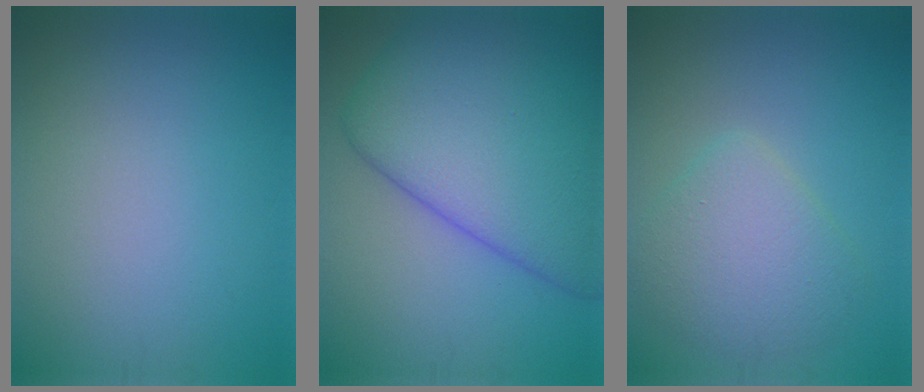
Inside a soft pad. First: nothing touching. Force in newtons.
{"total": 13.0, "press": 13.0, "slide": 0.5}
{"total": 4.1, "press": 4.1, "slide": 0.2}